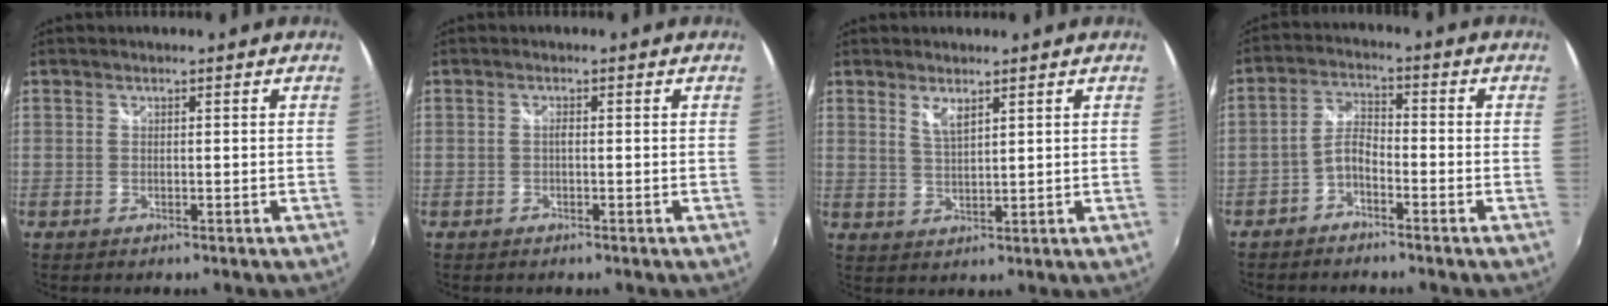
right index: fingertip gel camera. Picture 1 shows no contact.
{"total": 0.7, "force": [-0.2, 0.2, 0.6], "torque": [-0.012, 0.003, -0.005]}
{"total": 3.1, "force": [2.0, 0.9, 2.1], "torque": [-0.039, -0.004, 0.035]}
{"total": 4.0, "force": [-2.8, 1.6, 2.4], "torque": [-0.060, 0.015, -0.057]}